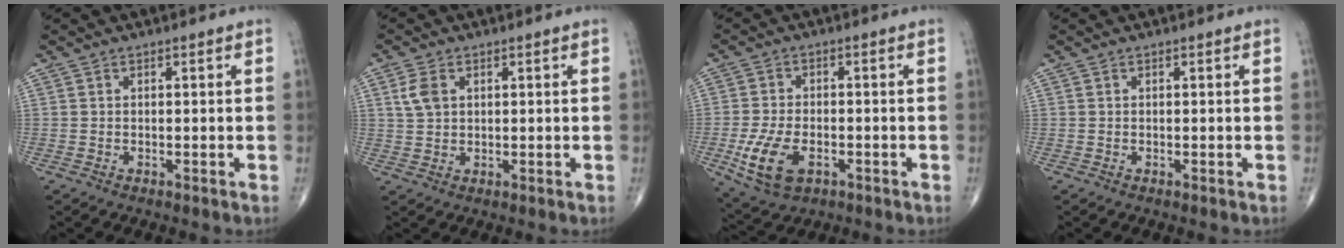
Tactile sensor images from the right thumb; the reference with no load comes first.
{"total": 3.9, "force": [1.4, 2.6, 2.6], "torque": [-0.051, 0.003, 0.030]}
{"total": 9.6, "force": [-3.3, 5.5, 7.2], "torque": [-0.146, 0.002, -0.051]}
{"total": 0.0}